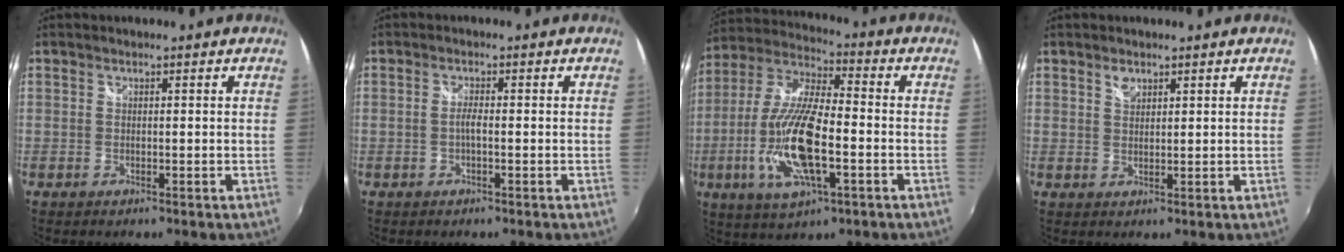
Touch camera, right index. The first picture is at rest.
{"total": 1.5, "force": [-0.4, 0.1, 1.4], "torque": [-0.028, 0.002, -0.011]}
{"total": 17.5, "force": [-4.5, 5.8, 15.8], "torque": [-0.330, -0.011, -0.087]}
{"total": 2.0, "force": [1.4, 1.1, 0.9], "torque": [-0.015, 0.003, 0.024]}